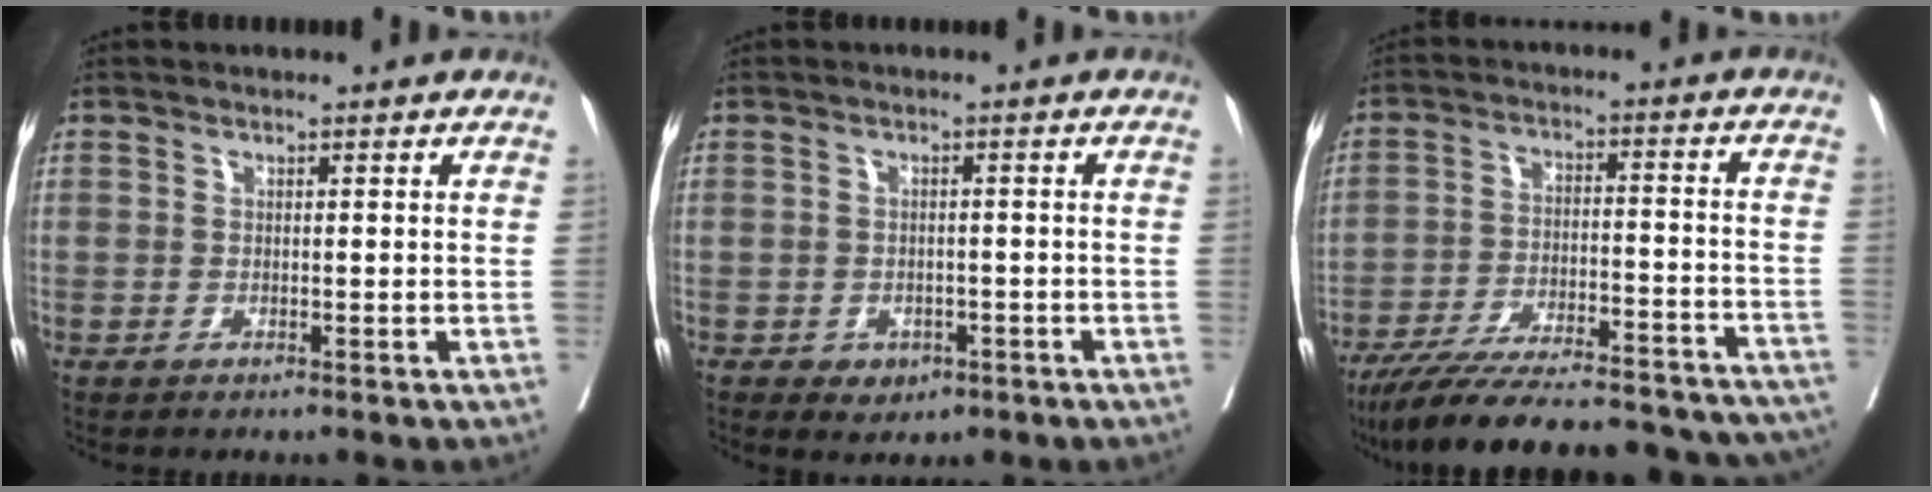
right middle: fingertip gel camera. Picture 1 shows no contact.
{"total": 3.2, "force": [-1.6, 2.4, 1.3], "torque": [-0.015, 0.004, -0.012]}
{"total": 28.5, "force": [-25.2, 5.2, 12.1], "torque": [-0.153, -0.018, -0.346]}